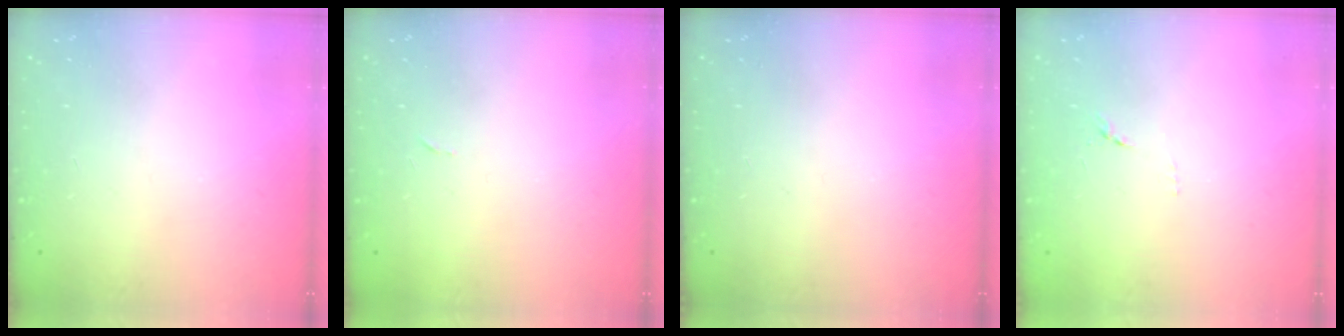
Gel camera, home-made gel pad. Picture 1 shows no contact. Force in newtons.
{"total": 2.4, "press": 2.4, "slide": 0.4}
{"total": 0.0}
{"total": 7.6, "press": 7.6, "slide": 0.7}